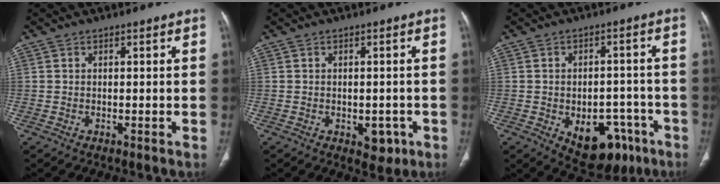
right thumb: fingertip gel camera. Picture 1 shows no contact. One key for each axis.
{"total": 3.8, "fx": -1.4, "fy": 2.5, "fz": 2.5, "tx": -0.011, "ty": 0.003, "tz": -0.010}
{"total": 13.0, "fx": -5.9, "fy": 8.2, "fz": 8.2, "tx": -0.081, "ty": 0.035, "tz": -0.068}